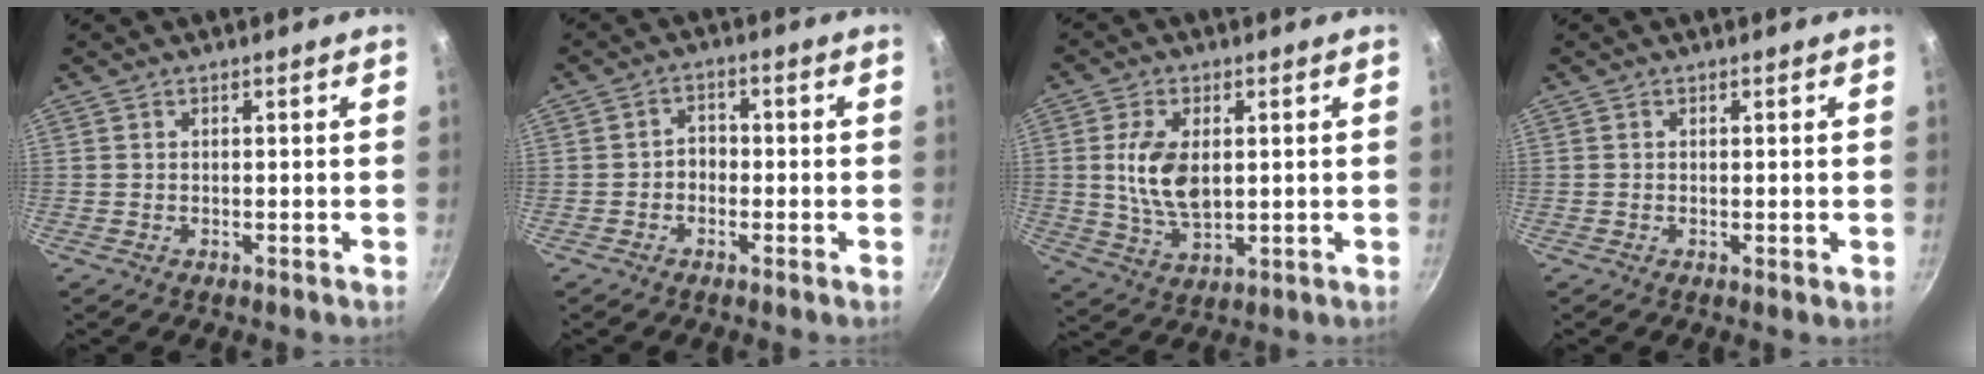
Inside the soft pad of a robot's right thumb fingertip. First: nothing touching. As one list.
[{"total": 3.1, "force": [-1.0, 2.5, 1.6], "torque": [-0.007, 0.016, -0.023]}, {"total": 10.0, "force": [1.3, 5.6, 8.2], "torque": [-0.152, -0.011, 0.028]}, {"total": 0.6, "force": [0.0, 0.2, 0.6], "torque": [-0.008, -0.002, -0.002]}]